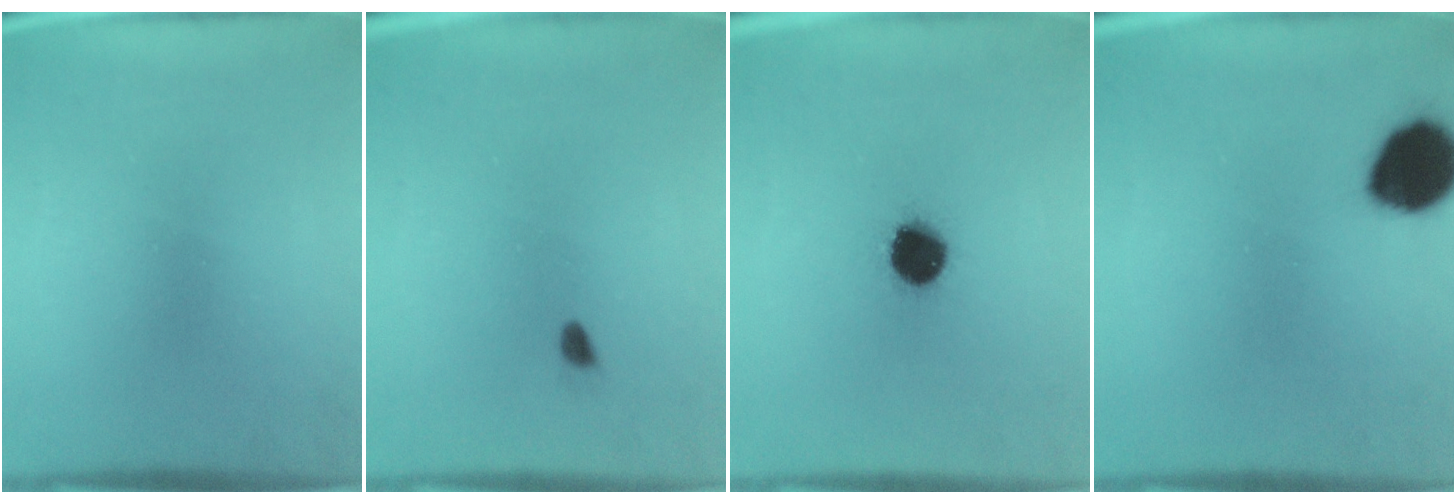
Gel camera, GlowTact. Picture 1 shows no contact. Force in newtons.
{"total": 0.6}
{"total": 10.6}
{"total": 11.9}